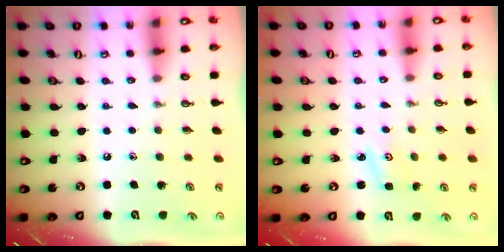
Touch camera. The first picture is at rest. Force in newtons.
{"total": 2.5, "press": 2.5, "slide": 0.3}